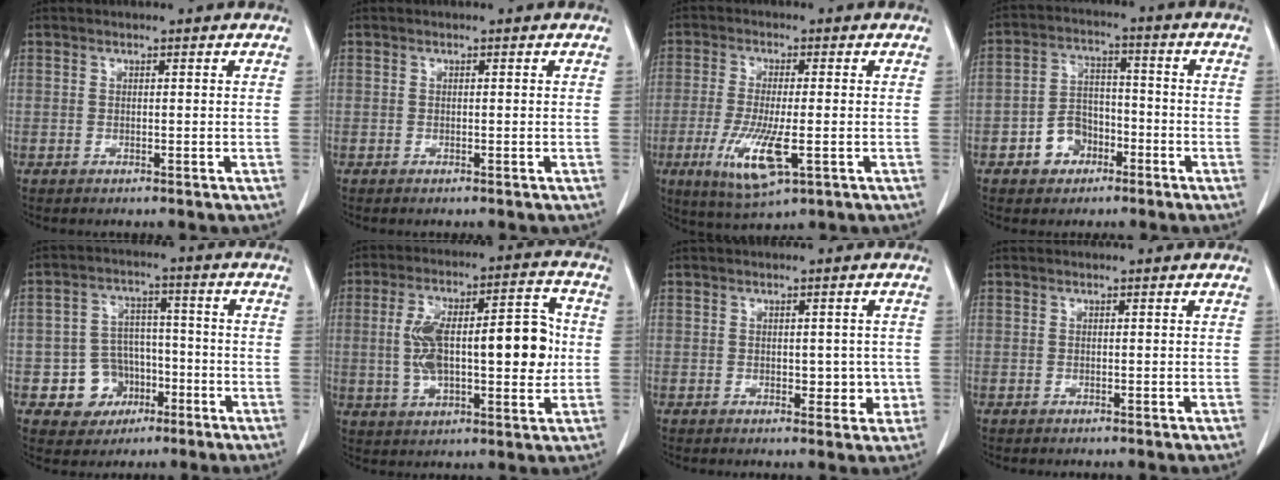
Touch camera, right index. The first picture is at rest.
{"total": 0.0}
{"total": 9.3, "force": [-3.0, 1.7, 8.7], "torque": [-0.170, -0.027, -0.050]}
{"total": 6.4, "force": [-3.1, 4.9, 2.8], "torque": [-0.055, 0.022, -0.048]}
{"total": 7.5, "force": [-2.9, 6.7, 1.6], "torque": [-0.022, 0.018, -0.036]}
{"total": 17.0, "force": [0.5, 5.7, 16.0], "torque": [-0.268, 0.033, 0.015]}
{"total": 3.7, "force": [-0.5, 2.3, 2.9], "torque": [-0.025, 0.003, 0.001]}
{"total": 0.0}